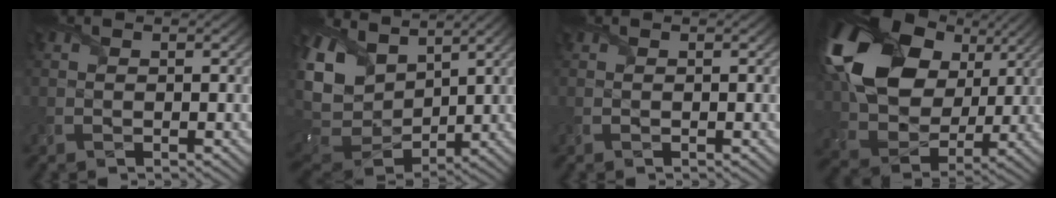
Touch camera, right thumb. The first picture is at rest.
{"total": 12.8, "force": [4.3, 9.0, 8.1], "torque": [-0.238, 0.005, 0.087]}
{"total": 0.0}
{"total": 19.5, "force": [6.6, 13.9, 12.0], "torque": [-0.288, 0.021, 0.133]}